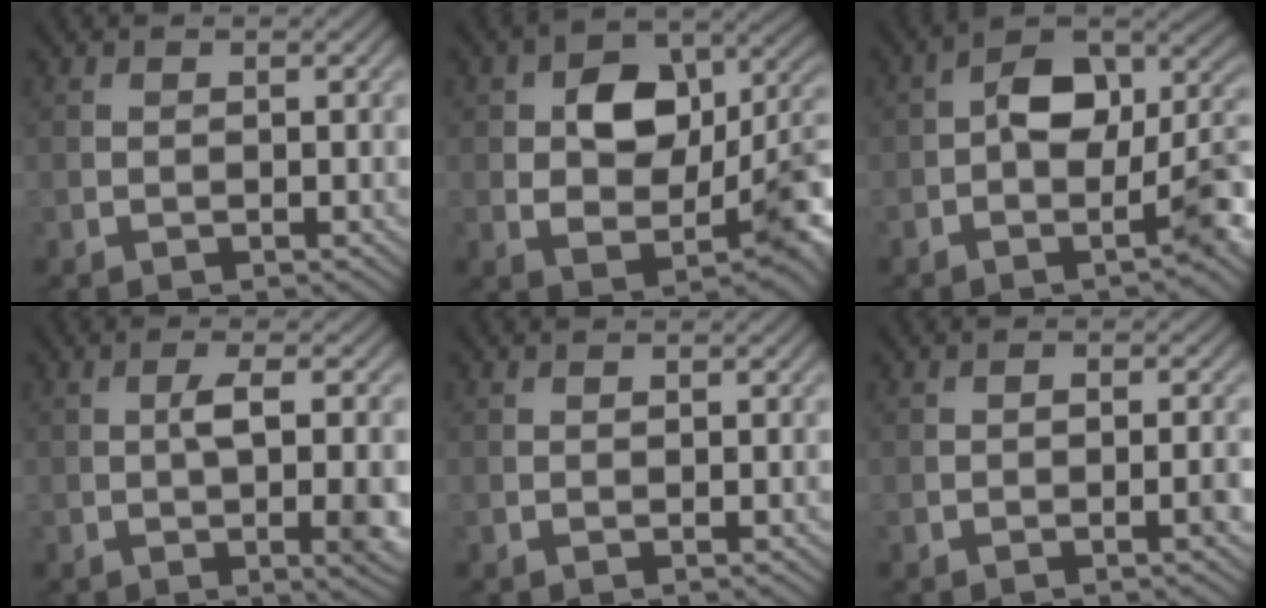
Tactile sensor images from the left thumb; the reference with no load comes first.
{"total": 11.6, "force": [0.4, 7.7, 8.7], "torque": [-0.135, -0.002, 0.008]}
{"total": 10.8, "force": [-1.4, 5.6, 9.2], "torque": [-0.132, 0.016, -0.036]}
{"total": 6.3, "force": [-0.4, 1.6, 6.1], "torque": [-0.102, -0.001, -0.003]}
{"total": 0.0}
{"total": 2.0, "force": [-0.6, 0.4, 1.8], "torque": [-0.026, 0.003, -0.012]}